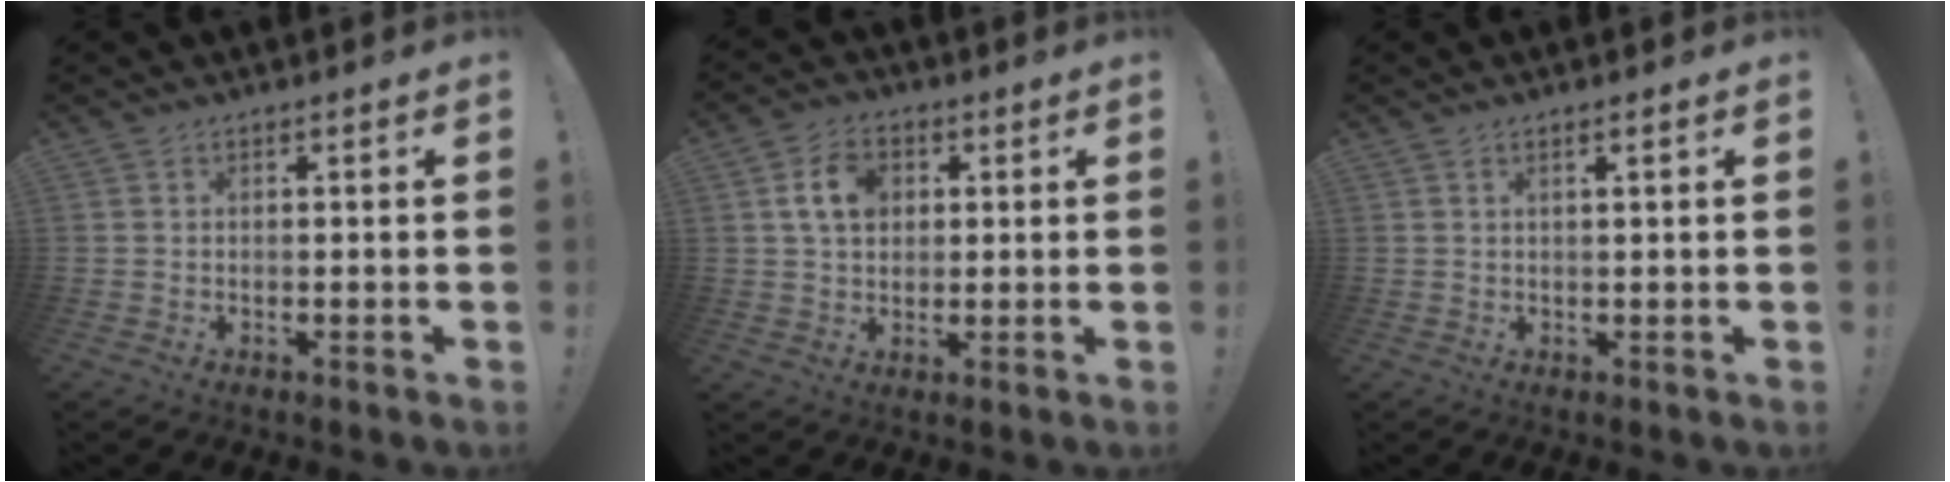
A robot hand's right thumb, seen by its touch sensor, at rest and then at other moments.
{"total": 8.5, "force": [2.3, 6.1, 5.4], "torque": [-0.099, 0.011, 0.044]}
{"total": 1.6, "force": [0.7, -0.2, 1.4], "torque": [-0.019, -0.004, 0.008]}